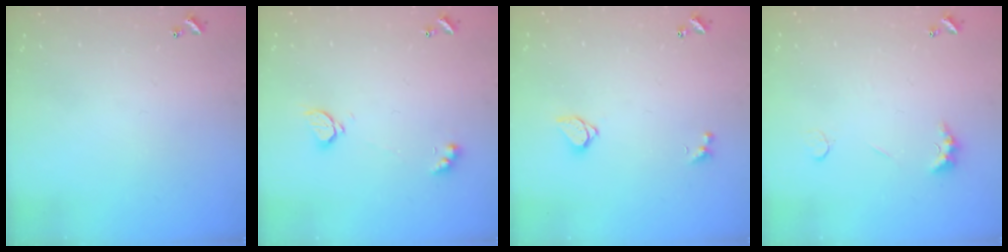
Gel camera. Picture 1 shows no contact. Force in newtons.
{"total": 2.2, "press": 2.2, "slide": 0.2}
{"total": 1.5, "press": 1.5, "slide": 0.3}
{"total": 2.5, "press": 2.4, "slide": 0.7}